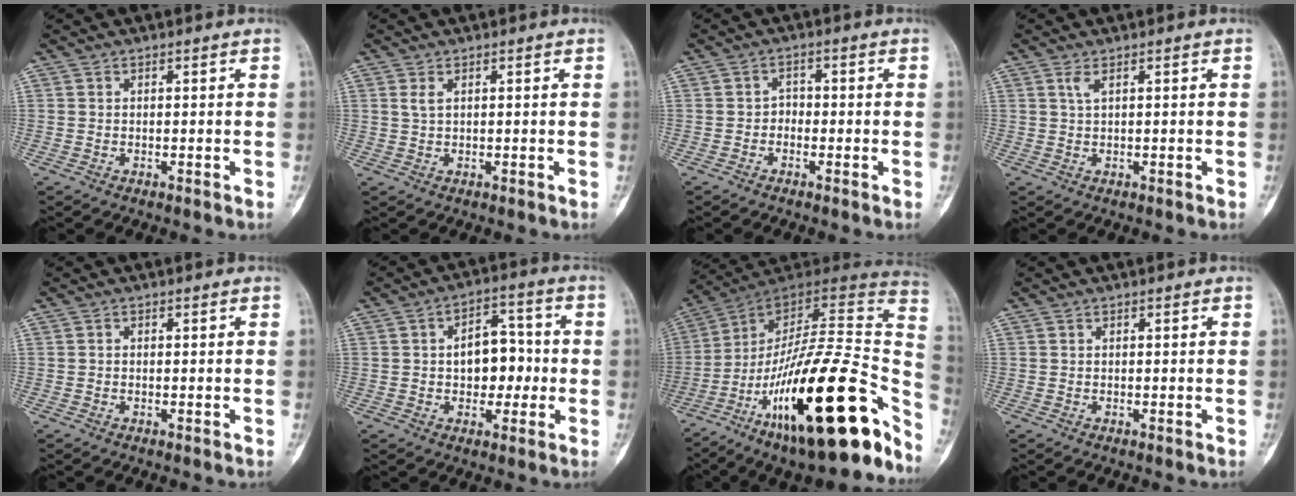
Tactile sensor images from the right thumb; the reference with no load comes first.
{"total": 1.3, "force": [0.7, 0.5, 1.0], "torque": [-0.023, 0.008, 0.018]}
{"total": 1.8, "force": [-0.7, 1.5, 0.8], "torque": [0.007, 0.013, -0.020]}
{"total": 1.3, "force": [0.7, 0.1, 1.1], "torque": [-0.025, 0.002, 0.017]}
{"total": 0.0}
{"total": 9.3, "force": [-0.3, 6.3, 6.9], "torque": [-0.057, 0.027, -0.010]}
{"total": 34.9, "force": [-14.9, 10.5, 29.8], "torque": [-0.376, 0.070, -0.235]}
{"total": 0.0}